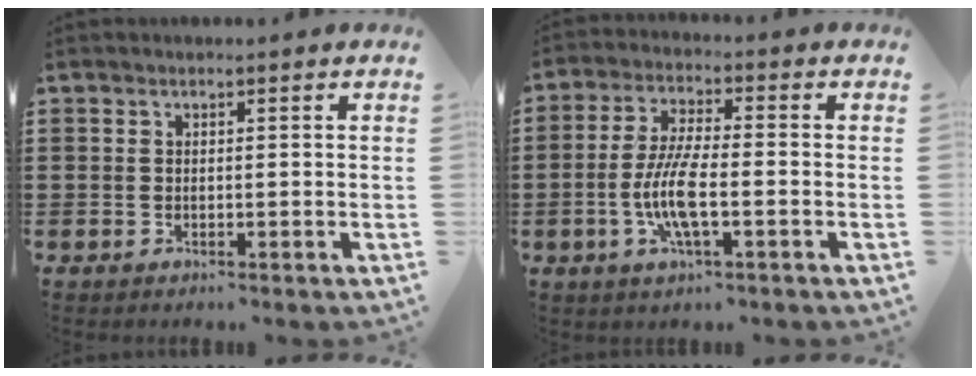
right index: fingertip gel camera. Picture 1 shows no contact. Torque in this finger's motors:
{"motor_torque": [2.14, 0.00, 0.63, 0.13]}